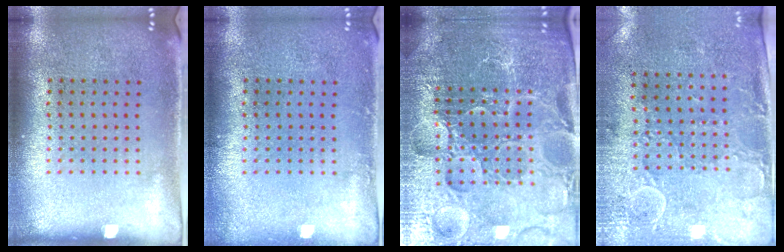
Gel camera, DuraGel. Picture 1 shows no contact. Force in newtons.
{"total": 0.7, "press": 0.7, "slide": 0.1}
{"total": 6.0, "press": 5.4, "slide": 2.7}
{"total": 2.9, "press": 2.4, "slide": 1.7}